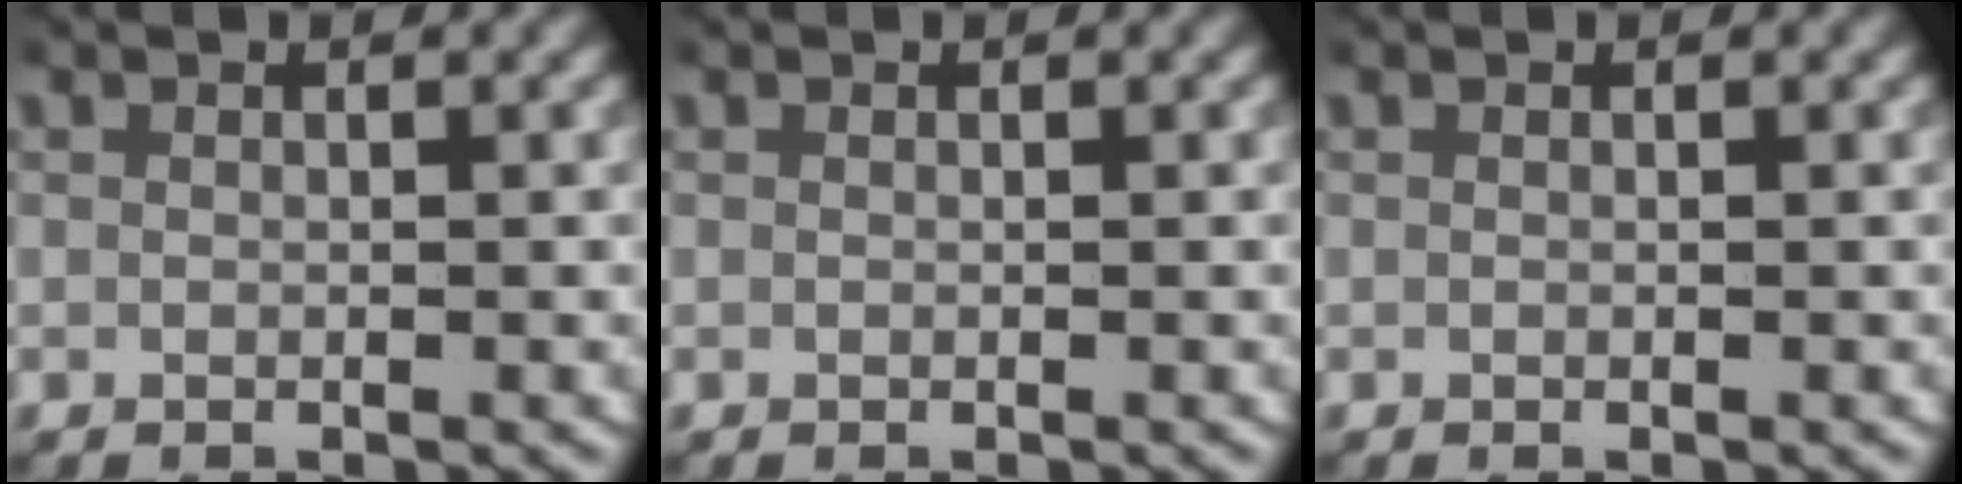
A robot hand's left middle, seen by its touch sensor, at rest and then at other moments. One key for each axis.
{"total": 0.0}
{"total": 0.0}